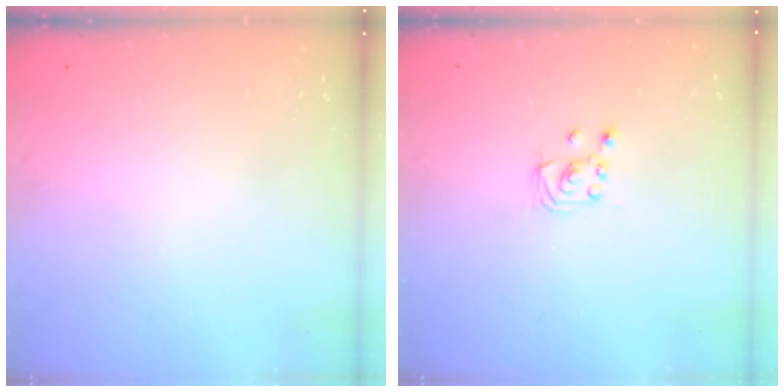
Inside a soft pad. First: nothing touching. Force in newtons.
{"total": 2.3, "press": 2.2, "slide": 0.3}